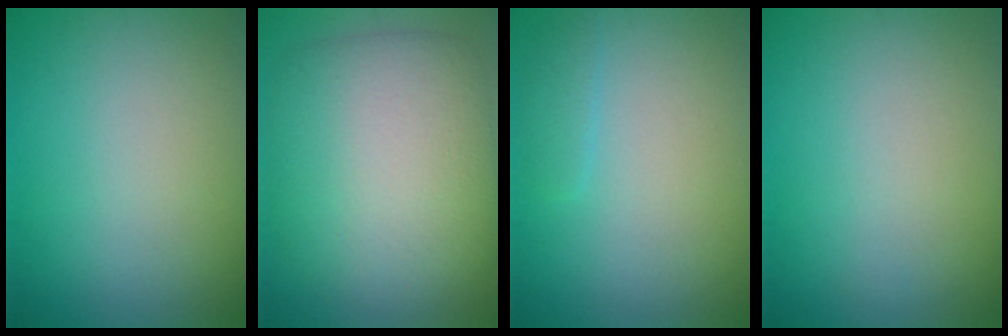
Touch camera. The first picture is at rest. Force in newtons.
{"total": 9.2, "press": 9.1, "slide": 0.4}
{"total": 1.2, "press": 1.2, "slide": 0.2}
{"total": 0.0}